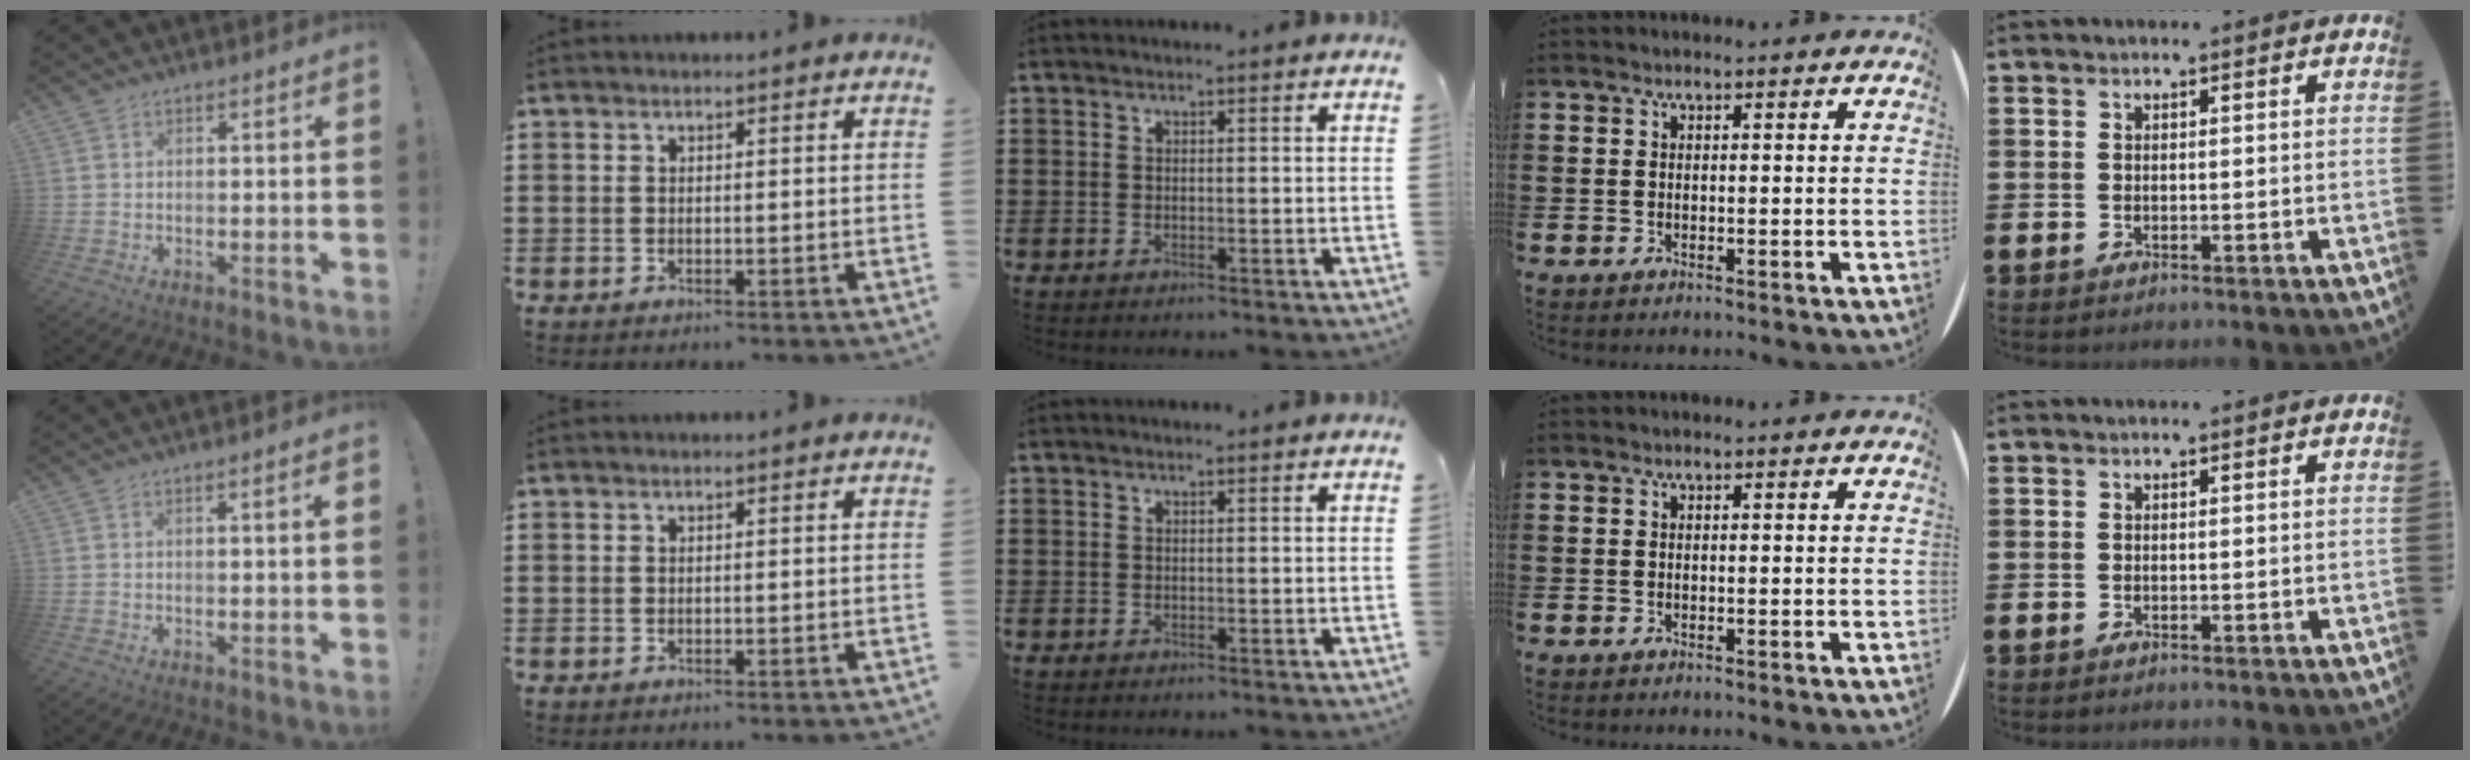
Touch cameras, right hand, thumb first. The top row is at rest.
{"thumb": {"total": 1.4, "force": [0.3, -0.2, 1.3], "torque": [-0.015, -0.005, 0.002]}}